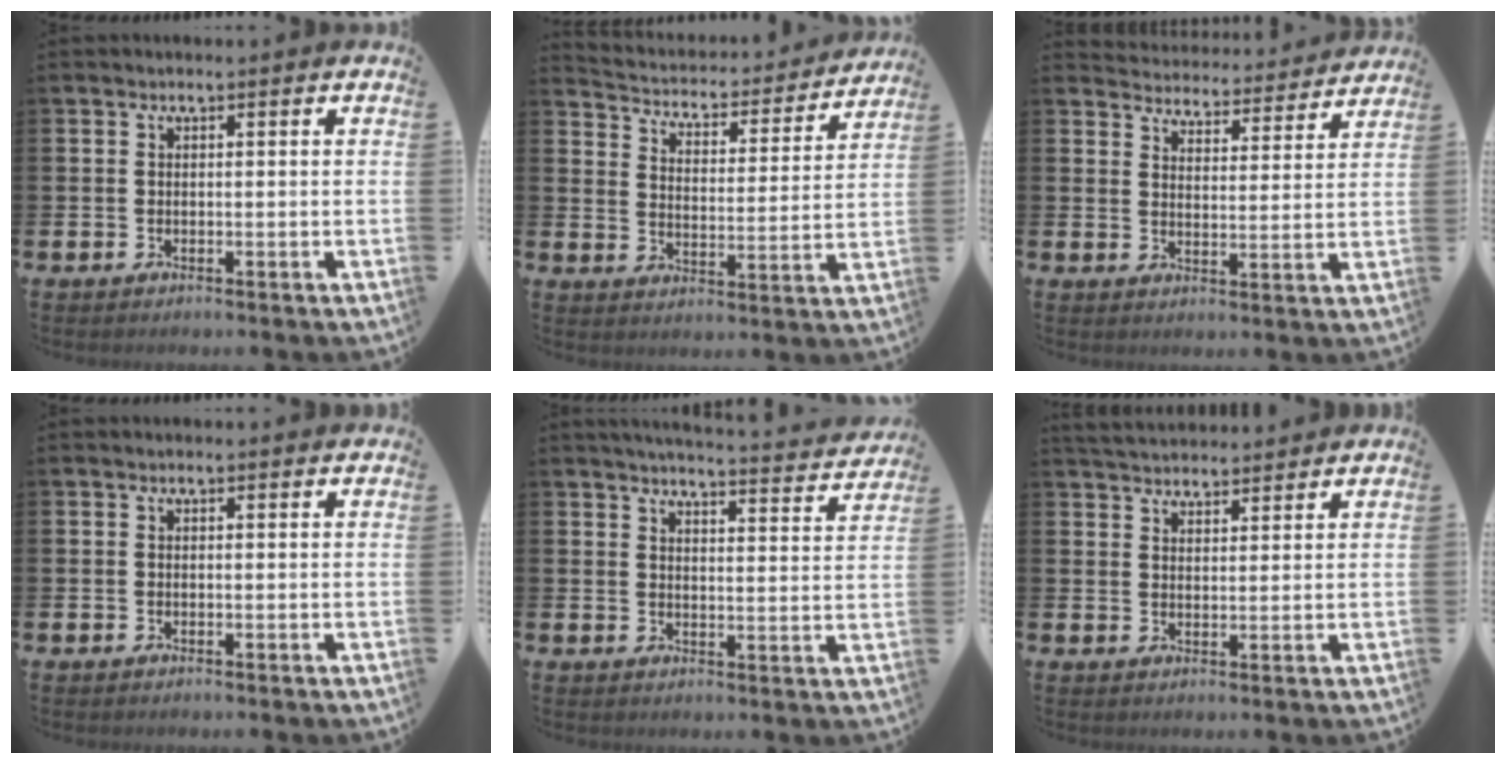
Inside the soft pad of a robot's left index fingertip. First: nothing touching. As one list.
[{"total": 3.9, "force": [3.7, 1.2, 0.6], "torque": [-0.037, -0.036, 0.053]}, {"total": 4.7, "force": [4.7, 0.7, -0.2], "torque": [-0.012, -0.045, 0.079]}, {"total": 0.0}, {"total": 4.6, "force": [4.5, -0.1, 0.8], "torque": [-0.016, -0.039, 0.072]}, {"total": 4.0, "force": [4.0, 0.6, 0.1], "torque": [-0.008, -0.023, 0.072]}]